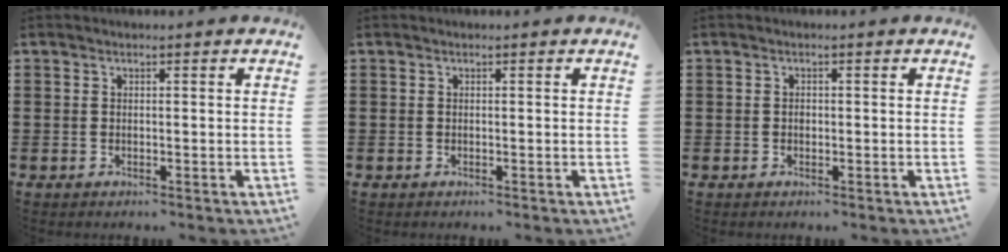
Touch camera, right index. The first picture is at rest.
{"total": 0.0}
{"total": 0.8, "force": [-0.1, 0.6, 0.6], "torque": [-0.014, 0.001, -0.002]}